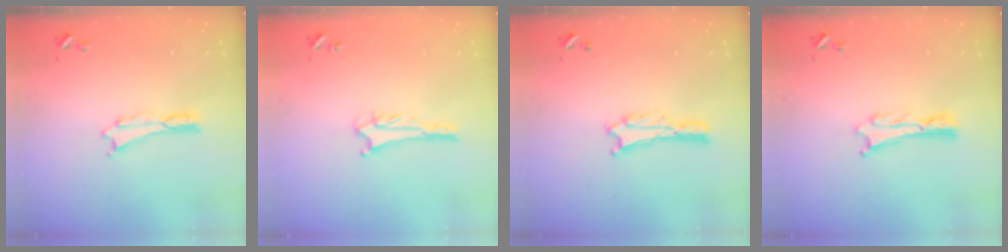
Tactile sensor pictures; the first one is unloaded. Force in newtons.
{"total": 2.8, "press": 2.8, "slide": 0.2}
{"total": 1.3, "press": 1.2, "slide": 0.1}
{"total": 1.3, "press": 1.2, "slide": 0.1}